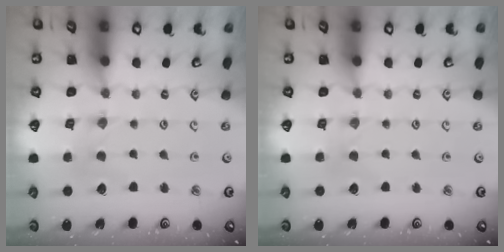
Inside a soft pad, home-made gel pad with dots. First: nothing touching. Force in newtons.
{"total": 1.2, "press": 1.2, "slide": 0.3}